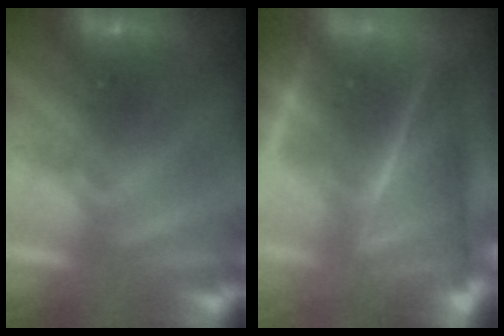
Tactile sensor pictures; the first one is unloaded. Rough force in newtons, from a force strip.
{"total": 7.5}